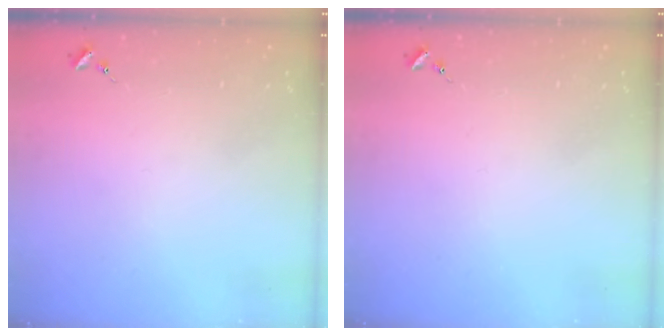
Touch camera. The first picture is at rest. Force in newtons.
{"total": 0.0}